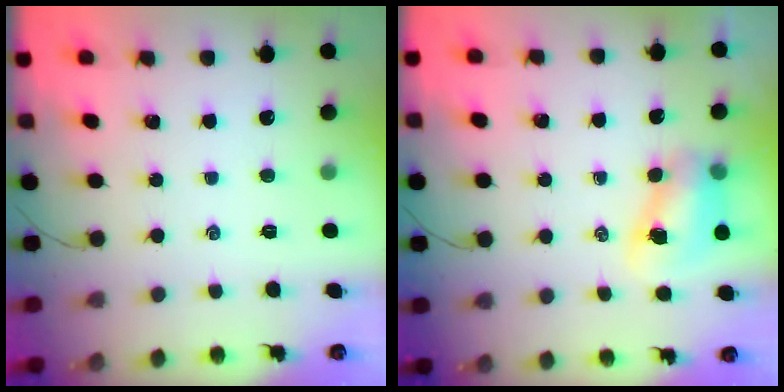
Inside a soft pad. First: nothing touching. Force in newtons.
{"total": 7.9, "press": 7.9, "slide": 1.0}